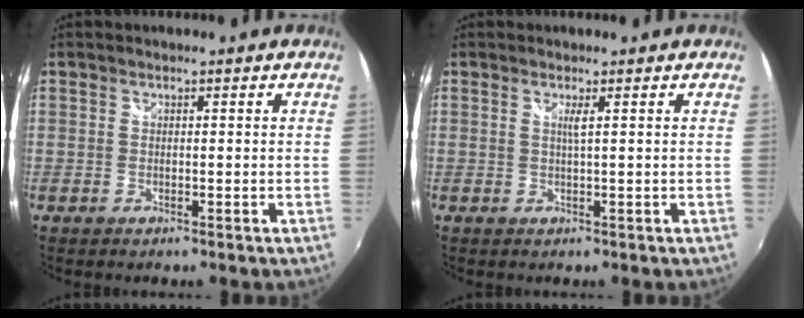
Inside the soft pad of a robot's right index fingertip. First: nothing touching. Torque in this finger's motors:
{"motor_torque": [-0.01, 0.02, 0.00, 0.02]}